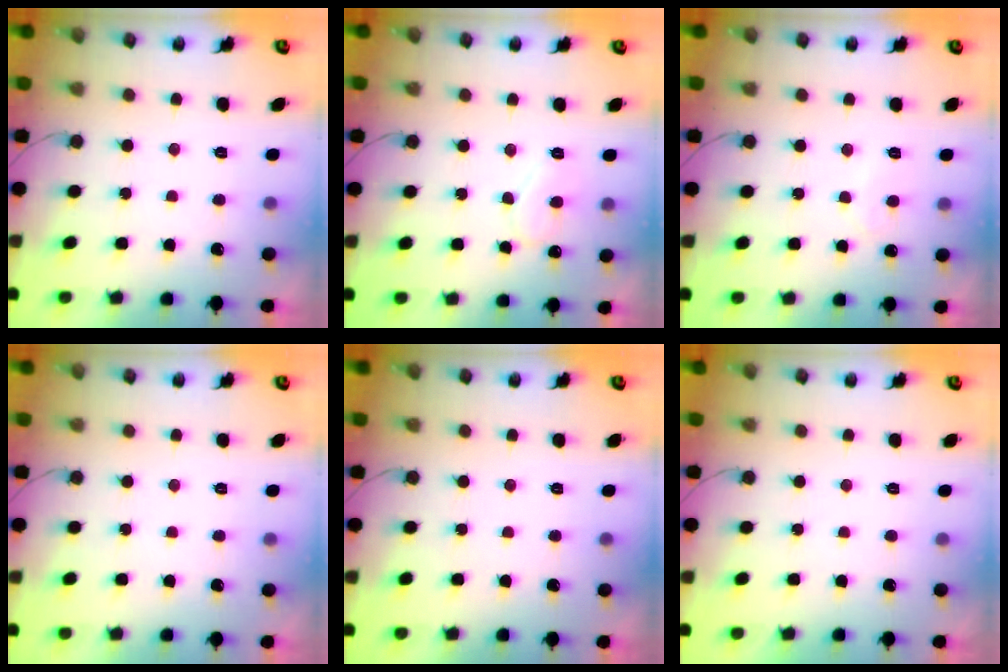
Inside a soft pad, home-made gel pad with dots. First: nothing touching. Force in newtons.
{"total": 7.7, "press": 7.7, "slide": 0.3}
{"total": 5.1, "press": 5.1, "slide": 0.4}
{"total": 0.0}
{"total": 0.0}
{"total": 1.7, "press": 1.7, "slide": 0.1}